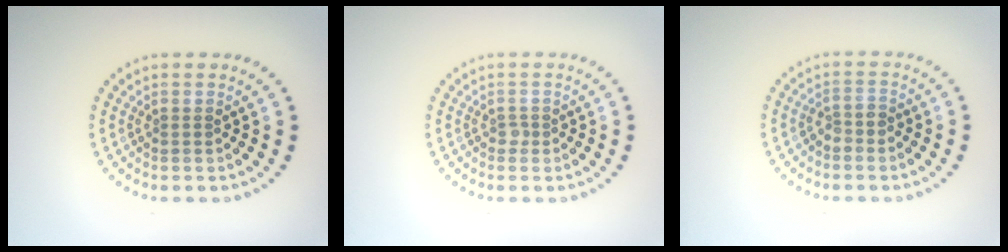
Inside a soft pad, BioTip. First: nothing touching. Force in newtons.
{"total": 0.7, "press": 0.6, "slide": 0.4}
{"total": 1.5, "press": 1.3, "slide": 0.8}